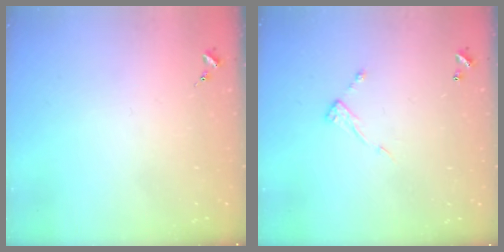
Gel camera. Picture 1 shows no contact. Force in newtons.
{"total": 6.4, "press": 6.4, "slide": 0.2}